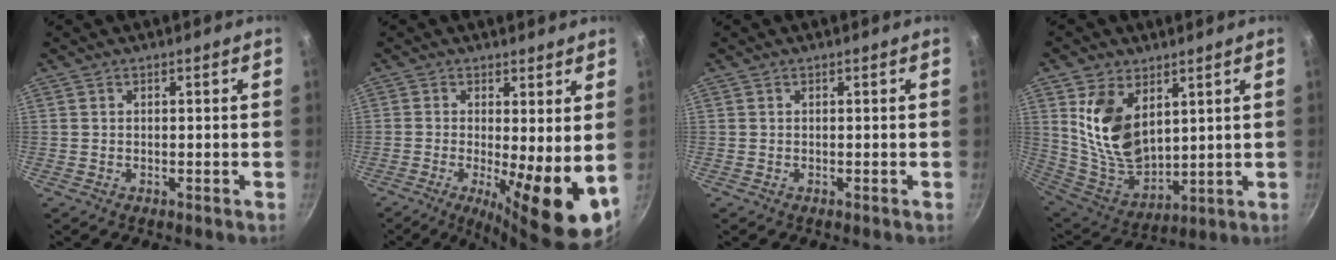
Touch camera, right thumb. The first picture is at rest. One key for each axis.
{"total": 11.8, "fx": -1.3, "fy": 3.0, "fz": 11.3, "tx": -0.160, "ty": -0.014, "tz": -0.016}
{"total": 0.0}
{"total": 14.0, "fx": 5.1, "fy": 8.5, "fz": 9.9, "tx": -0.163, "ty": -0.049, "tz": 0.115}